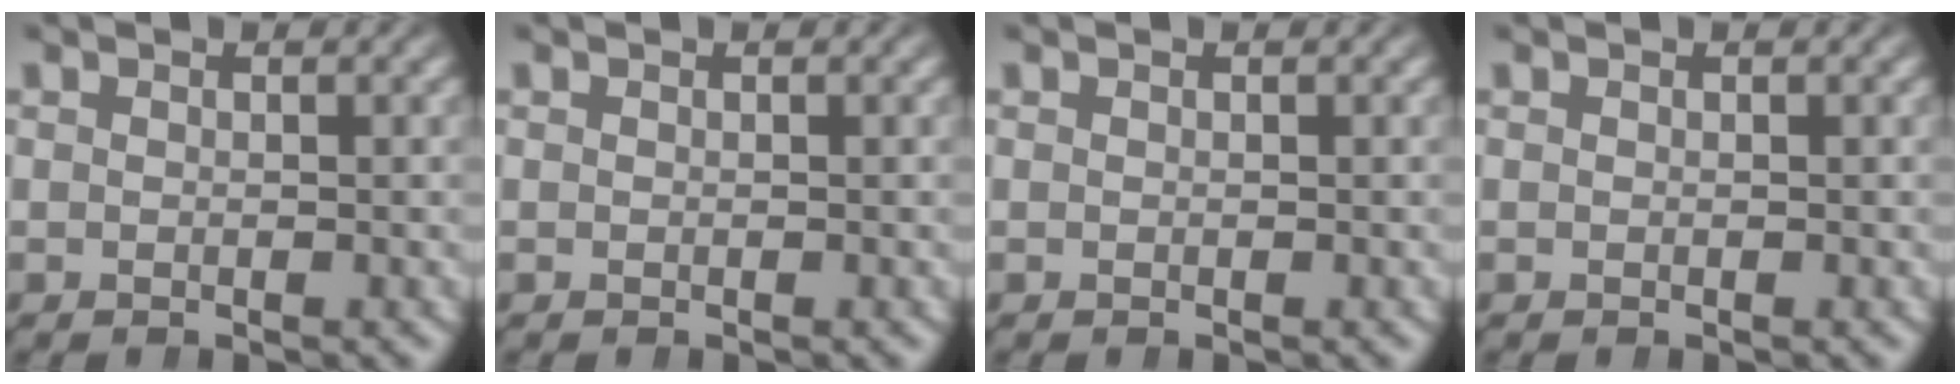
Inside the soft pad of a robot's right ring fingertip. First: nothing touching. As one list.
[{"total": 0.0}, {"total": 0.0}, {"total": 0.0}]